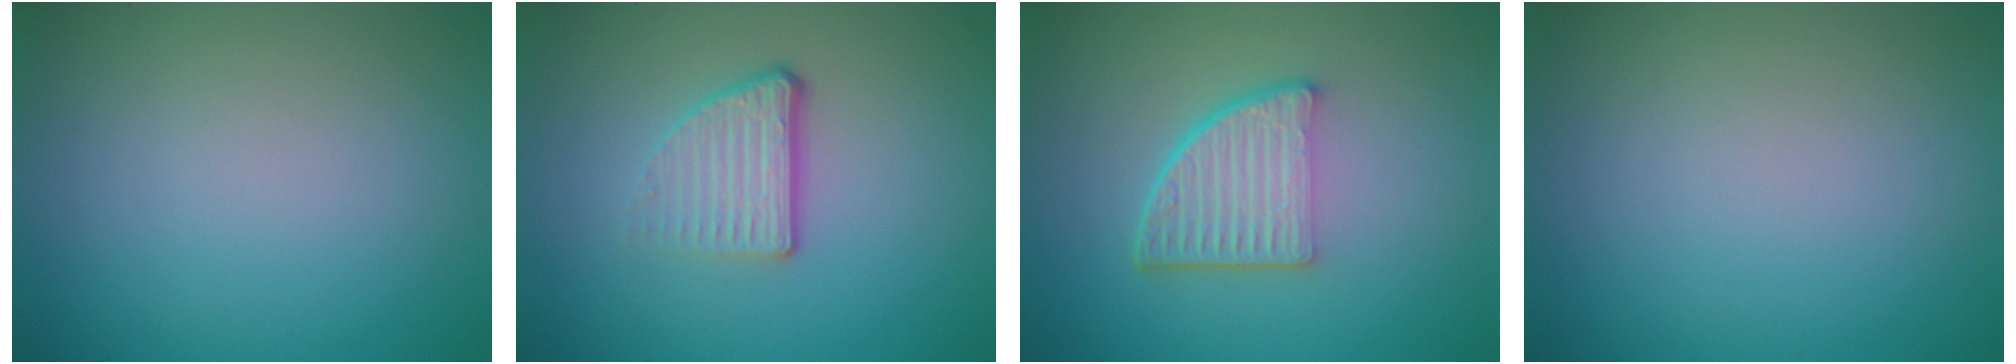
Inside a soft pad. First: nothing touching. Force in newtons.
{"total": 3.6, "press": 2.2, "slide": 2.8}
{"total": 5.2, "press": 3.6, "slide": 3.7}
{"total": 0.0}